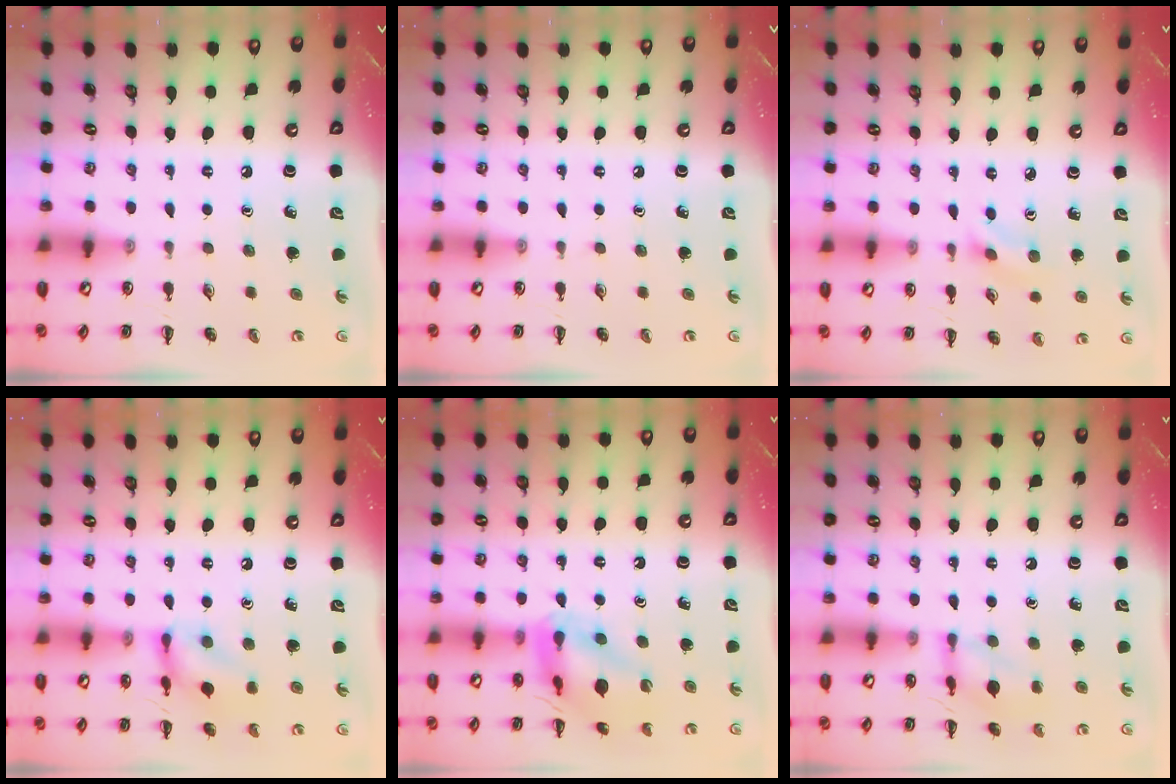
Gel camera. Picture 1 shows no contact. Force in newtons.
{"total": 0.0}
{"total": 1.9, "press": 1.7, "slide": 0.8}
{"total": 11.5, "press": 11.4, "slide": 0.9}
{"total": 15.5, "press": 15.4, "slide": 1.8}
{"total": 9.8, "press": 9.8, "slide": 0.4}